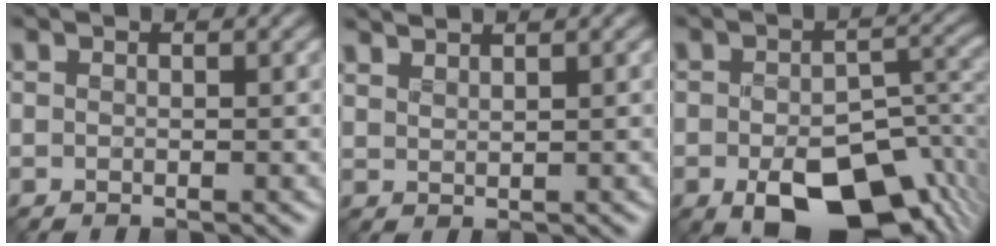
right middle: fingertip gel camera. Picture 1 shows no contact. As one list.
[{"total": 2.0, "force": [1.9, -0.2, -0.1], "torque": [0.000, 0.002, 0.037]}, {"total": 10.7, "force": [-5.2, 5.7, 7.4], "torque": [-0.122, -0.020, -0.065]}]